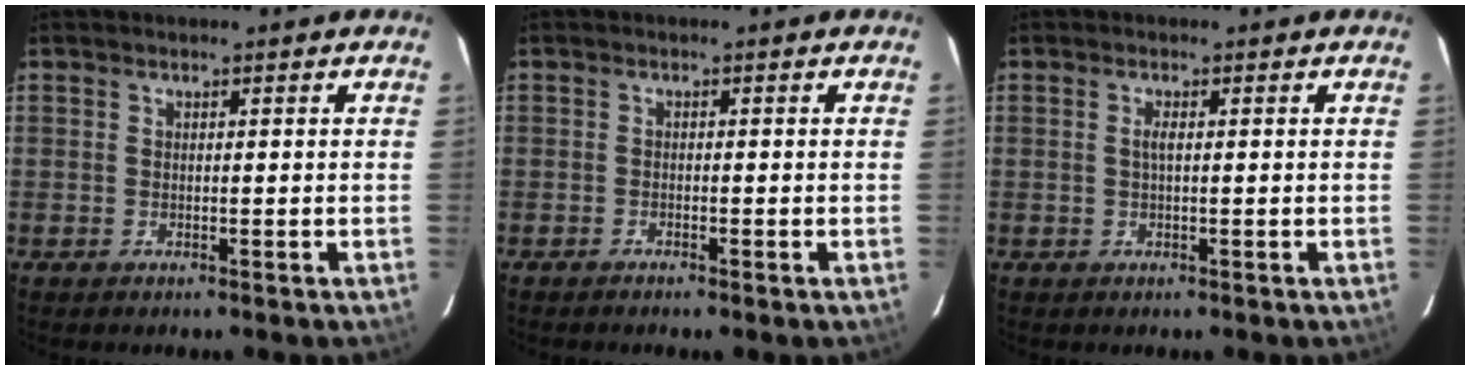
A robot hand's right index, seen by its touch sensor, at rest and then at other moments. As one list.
[{"total": 0.6, "force": [-0.6, 0.1, 0.3], "torque": [-0.007, 0.000, -0.012]}, {"total": 1.1, "force": [0.1, 0.0, 1.1], "torque": [-0.022, 0.001, 0.000]}]